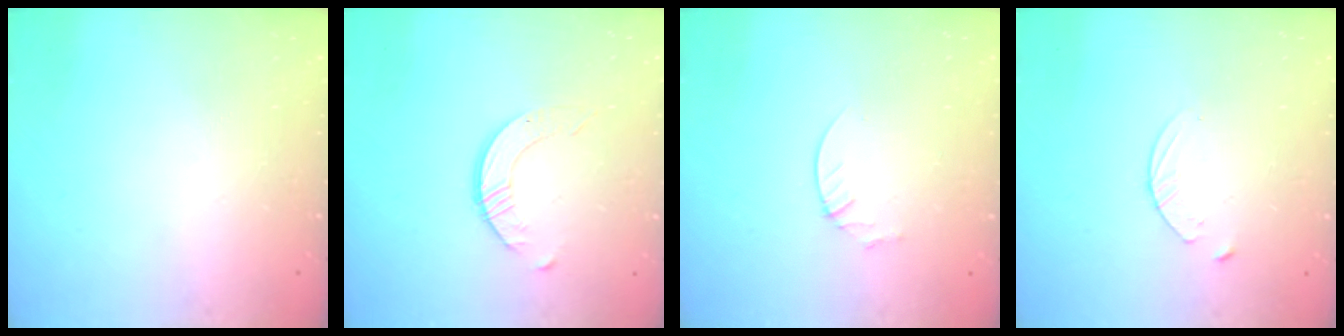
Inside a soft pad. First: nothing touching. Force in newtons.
{"total": 2.5, "press": 2.5, "slide": 0.3}
{"total": 2.1, "press": 2.1, "slide": 0.2}
{"total": 3.1, "press": 3.1, "slide": 0.3}